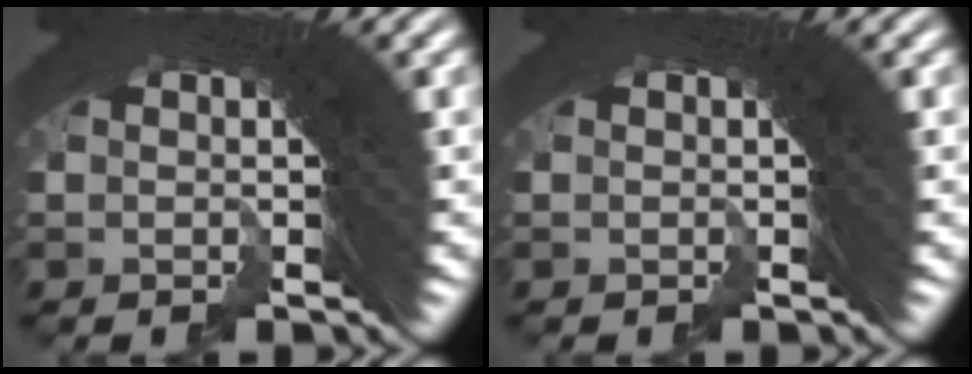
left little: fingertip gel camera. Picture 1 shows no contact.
{"total": 0.0}